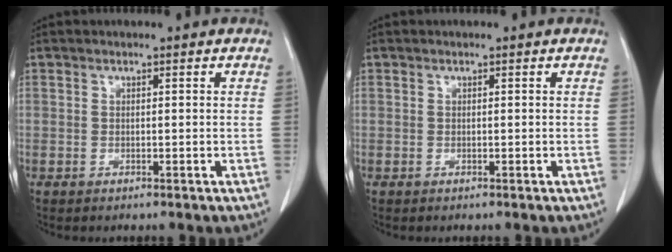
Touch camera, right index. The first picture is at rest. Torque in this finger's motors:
{"motor_torque": [0.00, 0.00, 0.00, 0.00]}